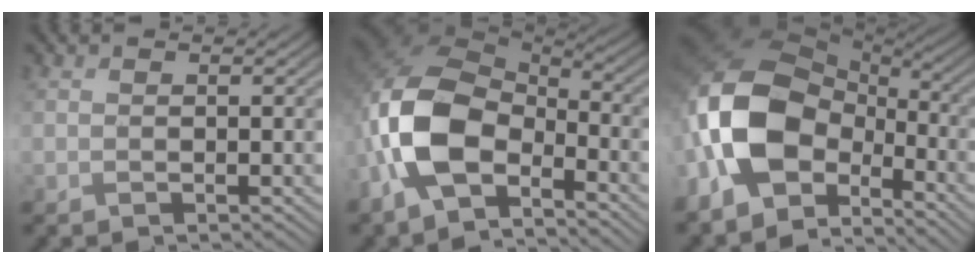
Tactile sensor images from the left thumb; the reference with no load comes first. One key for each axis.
{"total": 13.0, "fx": -5.4, "fy": 7.6, "fz": 9.1, "tx": -0.205, "ty": -0.006, "tz": -0.119}
{"total": 15.1, "fx": -5.6, "fy": 9.7, "fz": 10.2, "tx": -0.233, "ty": -0.011, "tz": -0.125}